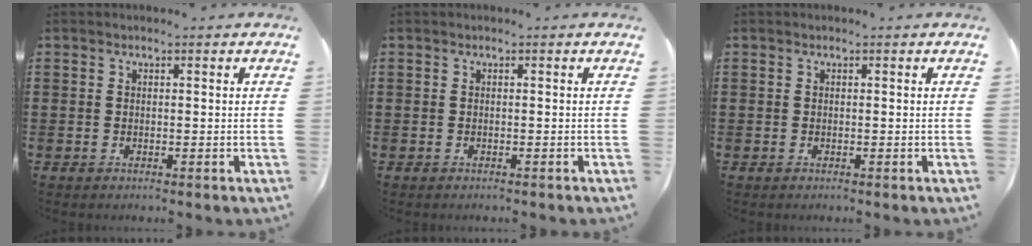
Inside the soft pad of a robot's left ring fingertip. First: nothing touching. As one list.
[{"total": 0.0}, {"total": 0.0}]